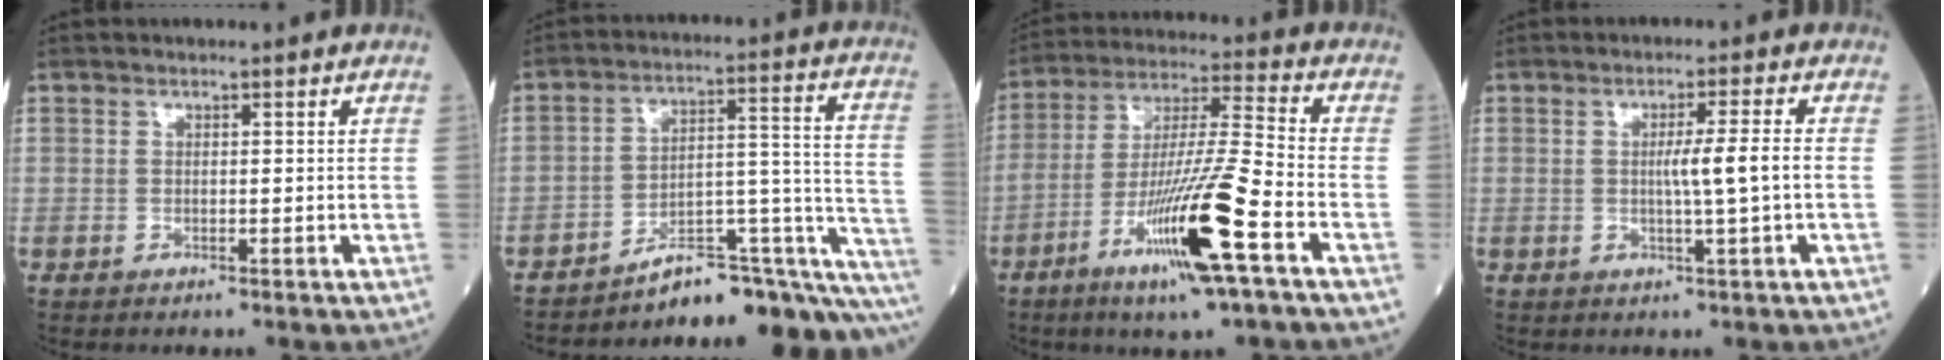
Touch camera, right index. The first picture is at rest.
{"total": 17.9, "force": [-15.7, 2.3, 8.3], "torque": [-0.047, 0.067, -0.217]}
{"total": 15.3, "force": [-7.1, -0.4, 13.6], "torque": [-0.267, -0.017, -0.128]}
{"total": 4.6, "force": [-0.3, -0.9, 4.5], "torque": [-0.076, -0.002, -0.005]}